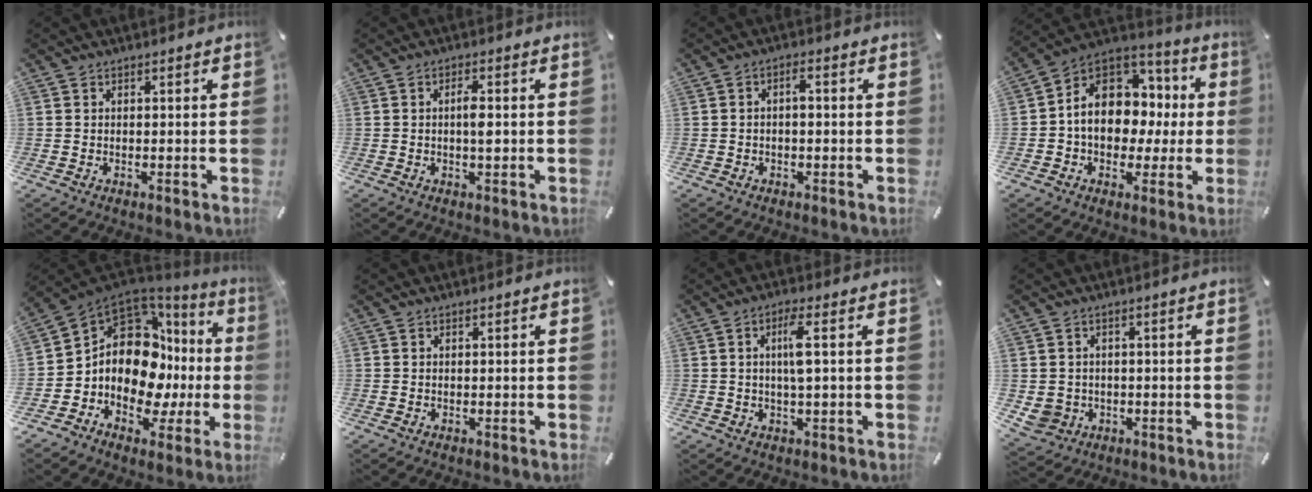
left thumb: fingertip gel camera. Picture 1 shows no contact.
{"total": 3.4, "force": [-0.1, 1.1, 3.2], "torque": [-0.054, 0.001, -0.005]}
{"total": 2.2, "force": [-0.5, 1.1, 1.9], "torque": [-0.036, 0.007, -0.011]}
{"total": 13.5, "force": [0.7, 11.1, 7.6], "torque": [-0.135, -0.007, 0.018]}
{"total": 14.4, "force": [1.1, 10.9, 9.3], "torque": [-0.168, -0.035, 0.019]}
{"total": 0.0}
{"total": 6.0, "force": [0.9, 1.0, 5.9], "torque": [-0.114, 0.002, 0.012]}
{"total": 3.7, "force": [-0.8, 3.4, 1.1], "torque": [-0.034, 0.001, -0.015]}